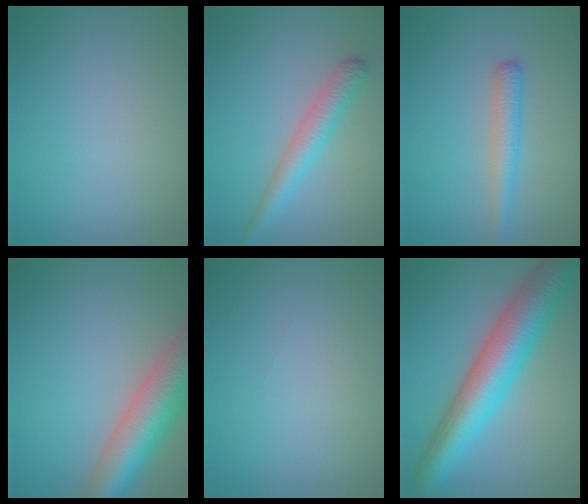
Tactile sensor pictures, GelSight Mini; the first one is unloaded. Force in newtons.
{"total": 3.3, "press": 3.3, "slide": 0.2}
{"total": 2.5, "press": 2.5, "slide": 0.1}
{"total": 9.8, "press": 9.8, "slide": 0.4}
{"total": 0.0}
{"total": 9.5, "press": 9.5, "slide": 0.2}